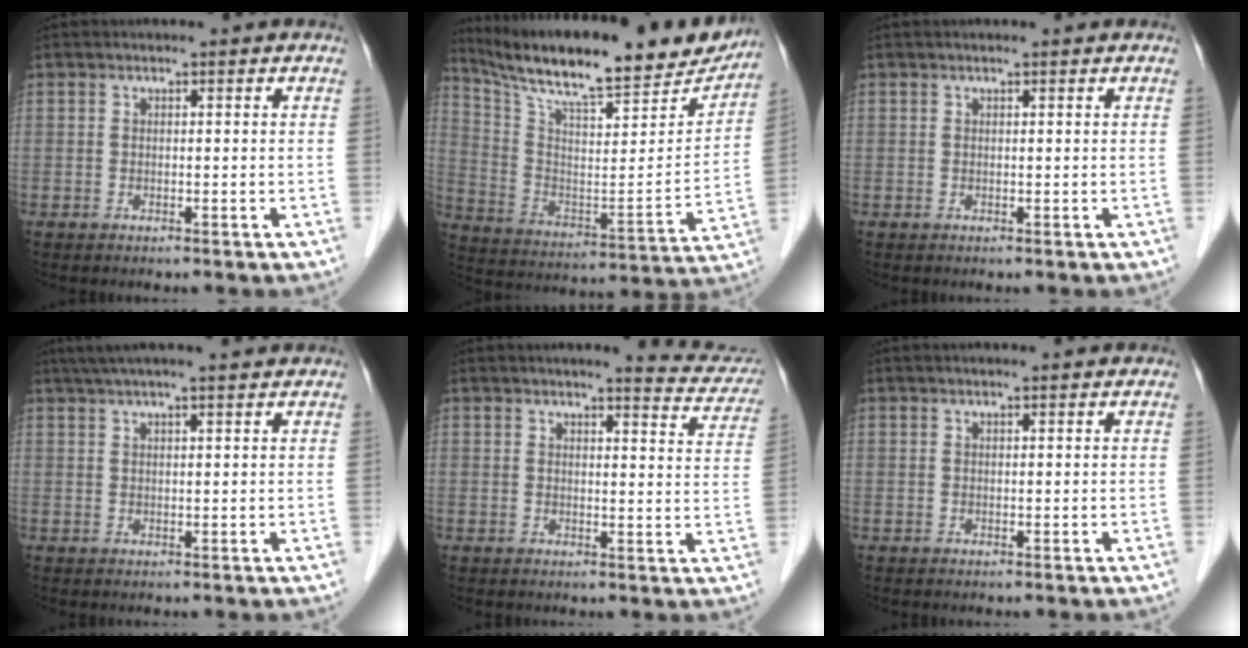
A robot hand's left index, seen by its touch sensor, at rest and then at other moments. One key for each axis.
{"total": 25.2, "fx": 21.3, "fy": 4.8, "fz": 12.7, "tx": -0.214, "ty": -0.021, "tz": 0.316}
{"total": 0.9, "fx": 0.8, "fy": -0.1, "fz": 0.5, "tx": -0.007, "ty": 0.009, "tz": 0.015}
{"total": 8.8, "fx": 7.4, "fy": -0.1, "fz": 4.7, "tx": -0.072, "ty": 0.029, "tz": 0.098}
{"total": 7.6, "fx": 7.2, "fy": 0.9, "fz": 2.3, "tx": -0.016, "ty": -0.025, "tz": 0.061}
{"total": 1.3, "fx": 1.1, "fy": -0.1, "fz": 0.7, "tx": -0.010, "ty": 0.010, "tz": 0.017}